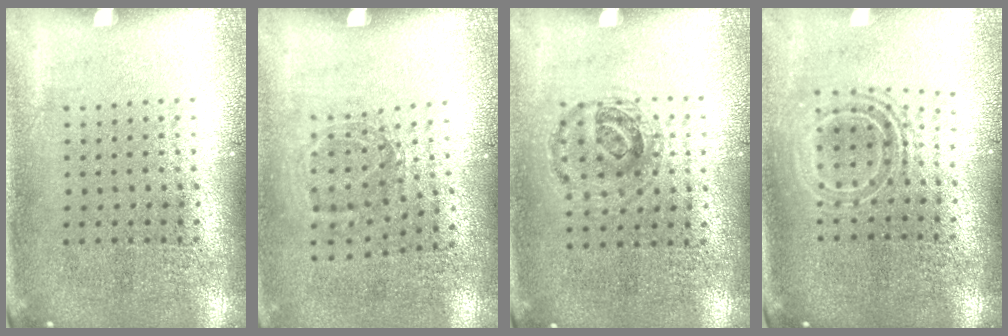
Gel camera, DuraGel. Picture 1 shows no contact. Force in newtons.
{"total": 1.1, "press": 0.8, "slide": 0.7}
{"total": 1.0, "press": 0.9, "slide": 0.3}
{"total": 1.6, "press": 1.3, "slide": 1.0}